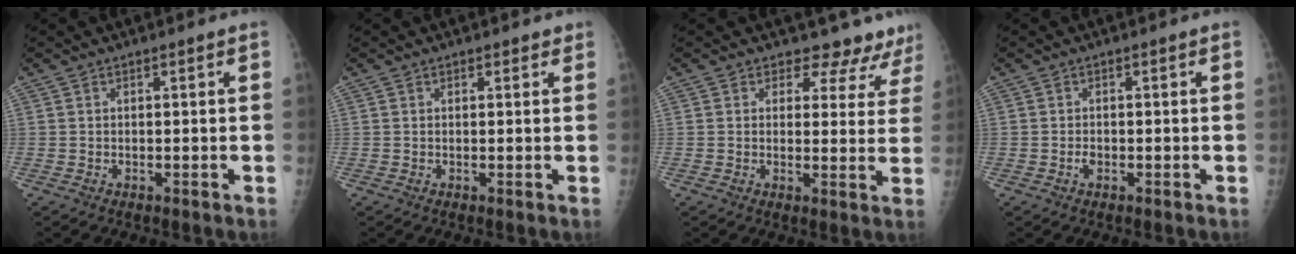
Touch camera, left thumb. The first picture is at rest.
{"total": 1.1, "force": [0.8, 0.7, 0.3], "torque": [0.008, -0.004, 0.006]}
{"total": 9.4, "force": [8.5, 4.1, 0.1], "torque": [0.051, -0.049, 0.069]}
{"total": 1.1, "force": [-0.4, 0.7, 0.7], "torque": [-0.011, 0.002, -0.008]}